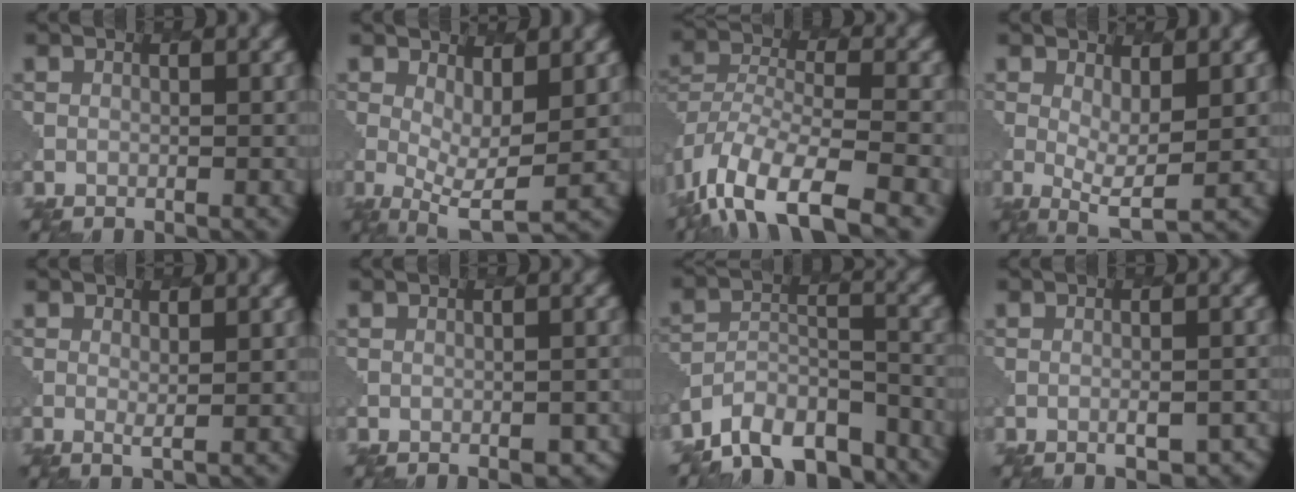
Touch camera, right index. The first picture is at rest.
{"total": 4.5, "force": [0.6, 1.6, 4.2], "torque": [-0.081, -0.012, 0.013]}
{"total": 11.0, "force": [-7.1, 4.6, 7.1], "torque": [-0.140, -0.007, -0.127]}
{"total": 3.3, "force": [0.7, 1.0, 3.0], "torque": [-0.057, -0.010, 0.012]}
{"total": 0.7, "force": [0.6, 0.0, 0.5], "torque": [-0.011, -0.005, 0.009]}
{"total": 2.5, "force": [-1.2, 1.3, 1.8], "torque": [-0.020, -0.002, -0.004]}
{"total": 10.2, "force": [-8.7, 4.2, 3.3], "torque": [-0.058, 0.002, -0.123]}
{"total": 3.0, "force": [-1.4, 1.1, 2.4], "torque": [-0.035, 0.002, -0.010]}